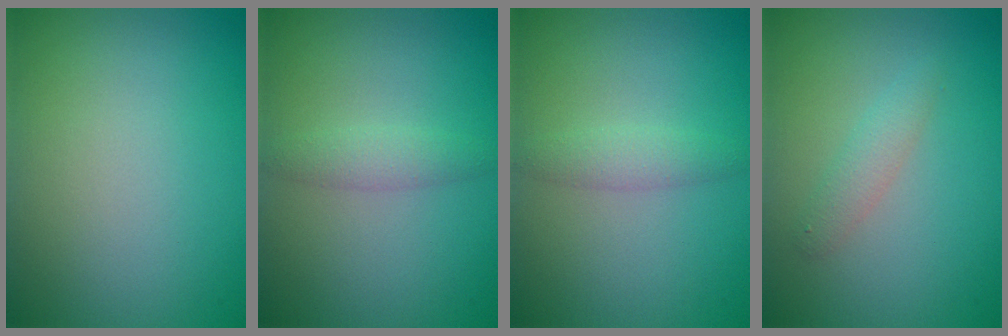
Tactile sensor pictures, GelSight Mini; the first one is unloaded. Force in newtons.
{"total": 1.5, "press": 1.5, "slide": 0.0}
{"total": 1.5, "press": 1.5, "slide": 0.0}
{"total": 1.5, "press": 1.5, "slide": 0.0}